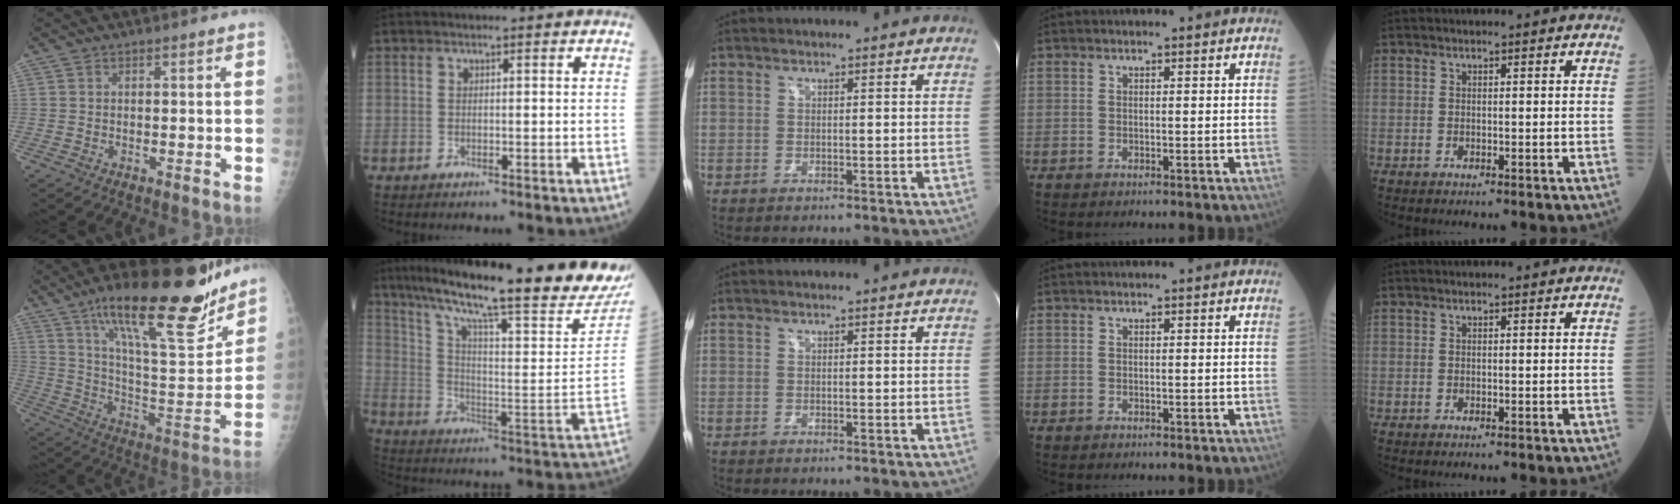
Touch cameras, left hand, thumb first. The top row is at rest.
{"thumb": {"total": 26.4, "force": [17.8, 6.9, 18.2], "torque": [-0.250, -0.077, 0.291]}, "index": {"total": 28.6, "force": [23.3, 2.3, 16.5], "torque": [-0.271, -0.049, 0.314]}}